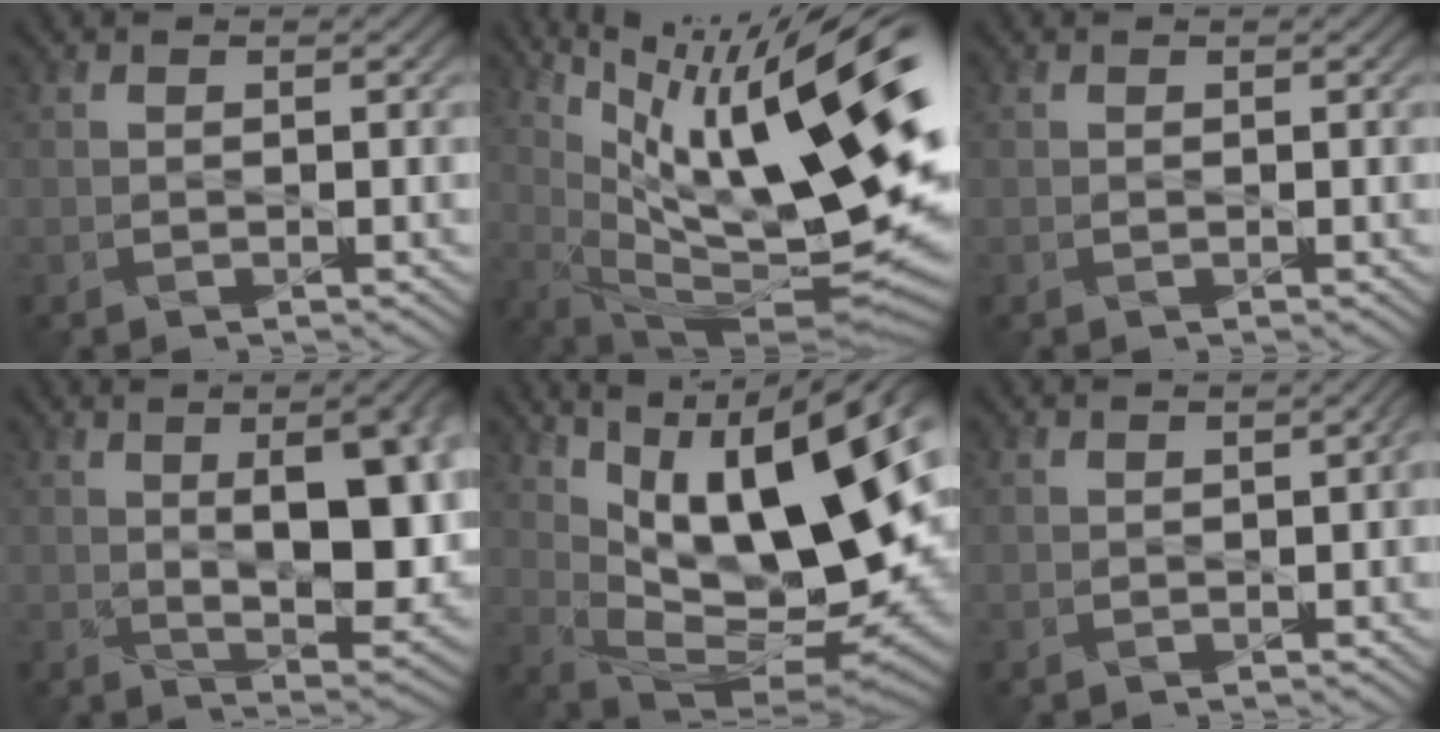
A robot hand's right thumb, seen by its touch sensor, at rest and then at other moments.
{"total": 20.6, "force": [7.1, 5.7, 18.4], "torque": [-0.284, 0.025, 0.131]}
{"total": 0.0}
{"total": 14.4, "force": [2.2, 6.0, 12.9], "torque": [-0.164, 0.019, 0.028]}
{"total": 19.6, "force": [5.6, 8.6, 16.8], "torque": [-0.255, 0.023, 0.095]}
{"total": 2.1, "force": [-0.4, 1.1, 1.7], "torque": [-0.025, -0.004, -0.001]}